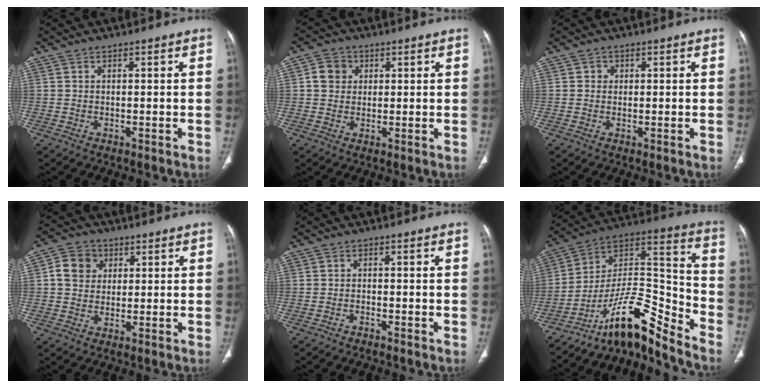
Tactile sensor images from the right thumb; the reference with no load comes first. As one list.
[{"total": 4.4, "force": [1.1, 3.9, 1.7], "torque": [-0.013, 0.003, 0.017]}, {"total": 1.2, "force": [0.2, 1.2, 0.2], "torque": [0.004, 0.002, 0.002]}, {"total": 6.2, "force": [1.5, 5.4, 2.6], "torque": [-0.029, 0.002, 0.023]}, {"total": 0.9, "force": [-0.8, 0.2, 0.2], "torque": [-0.011, 0.010, -0.012]}, {"total": 15.8, "force": [-13.0, 3.3, 8.4], "torque": [-0.119, 0.130, -0.228]}]